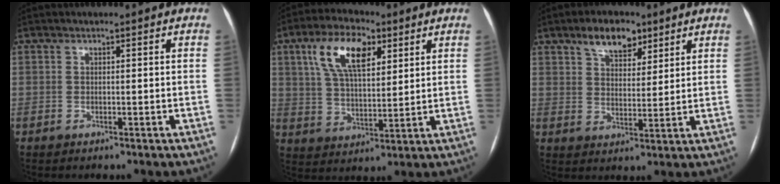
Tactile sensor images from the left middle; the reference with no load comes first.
{"total": 11.5, "force": [5.2, 5.1, 9.0], "torque": [-0.175, 0.023, 0.098]}
{"total": 7.4, "force": [4.9, 3.7, 4.1], "torque": [-0.065, 0.014, 0.085]}